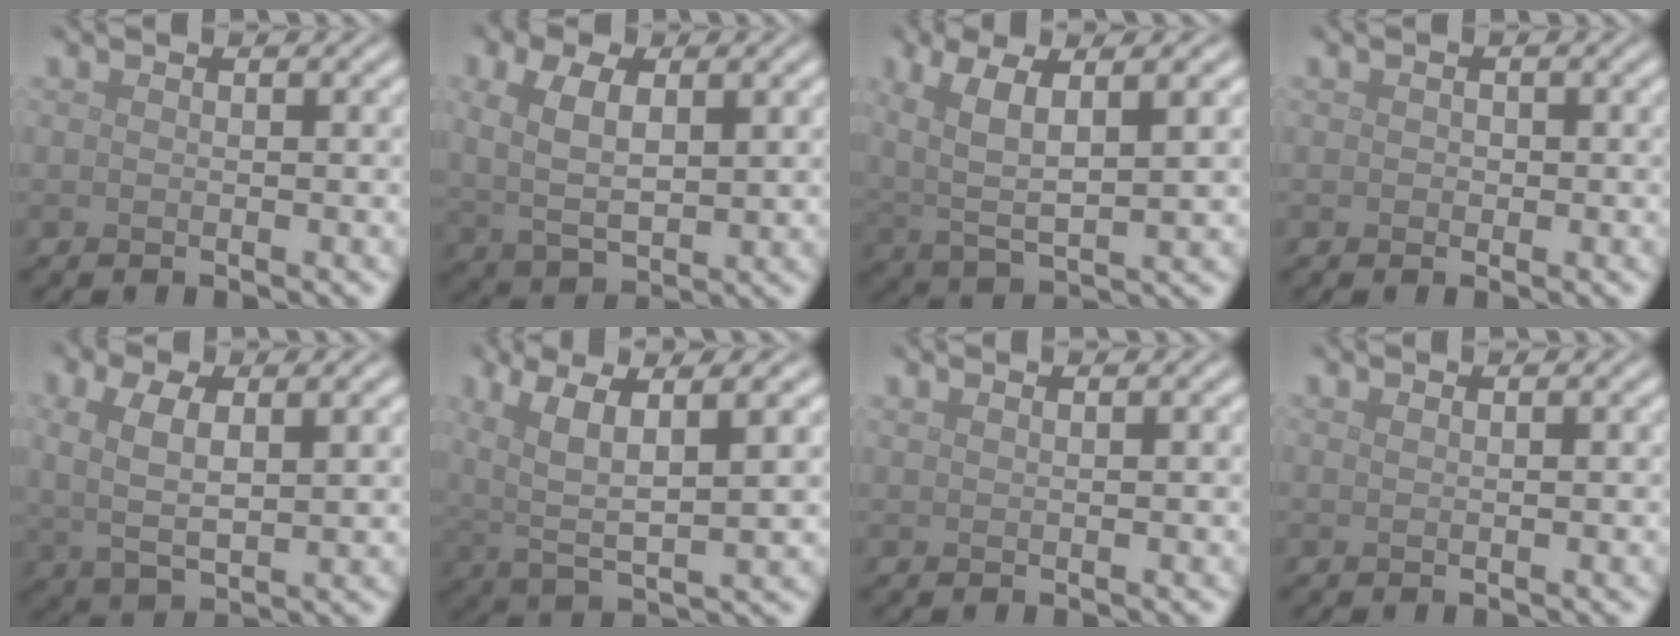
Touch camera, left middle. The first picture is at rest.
{"total": 5.4, "force": [1.3, 3.3, 4.1], "torque": [-0.089, 0.001, 0.027]}
{"total": 6.2, "force": [2.2, 2.3, 5.3], "torque": [-0.115, -0.001, 0.041]}
{"total": 0.6, "force": [0.0, 0.6, 0.2], "torque": [-0.001, -0.003, -0.002]}
{"total": 4.8, "force": [1.1, 2.5, 3.9], "torque": [-0.086, -0.001, 0.026]}
{"total": 6.8, "force": [2.6, 2.0, 6.0], "torque": [-0.122, 0.003, 0.051]}
{"total": 0.6, "force": [0.6, 0.1, 0.2], "torque": [-0.004, 0.001, 0.013]}
{"total": 0.5, "force": [0.4, 0.1, 0.3], "torque": [-0.004, 0.002, 0.008]}